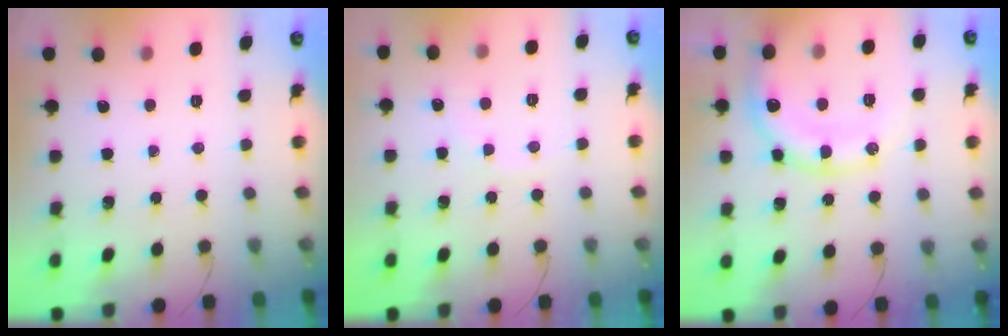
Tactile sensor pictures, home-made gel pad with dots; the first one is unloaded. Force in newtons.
{"total": 4.6, "press": 4.4, "slide": 1.5}
{"total": 17.6, "press": 17.4, "slide": 2.7}